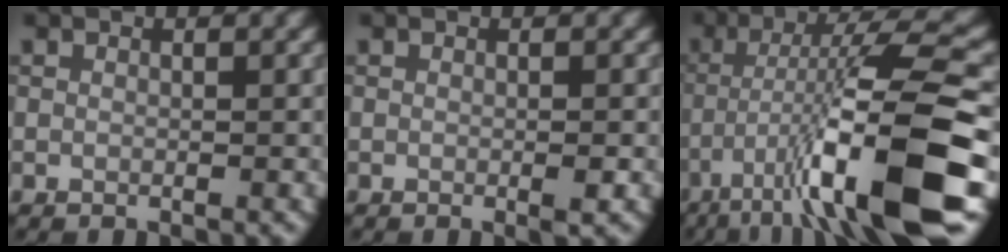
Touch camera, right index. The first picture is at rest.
{"total": 1.0, "force": [-0.3, 0.1, 0.9], "torque": [-0.014, -0.001, -0.005]}
{"total": 13.0, "force": [-5.7, 2.1, 11.5], "torque": [-0.191, 0.009, -0.088]}